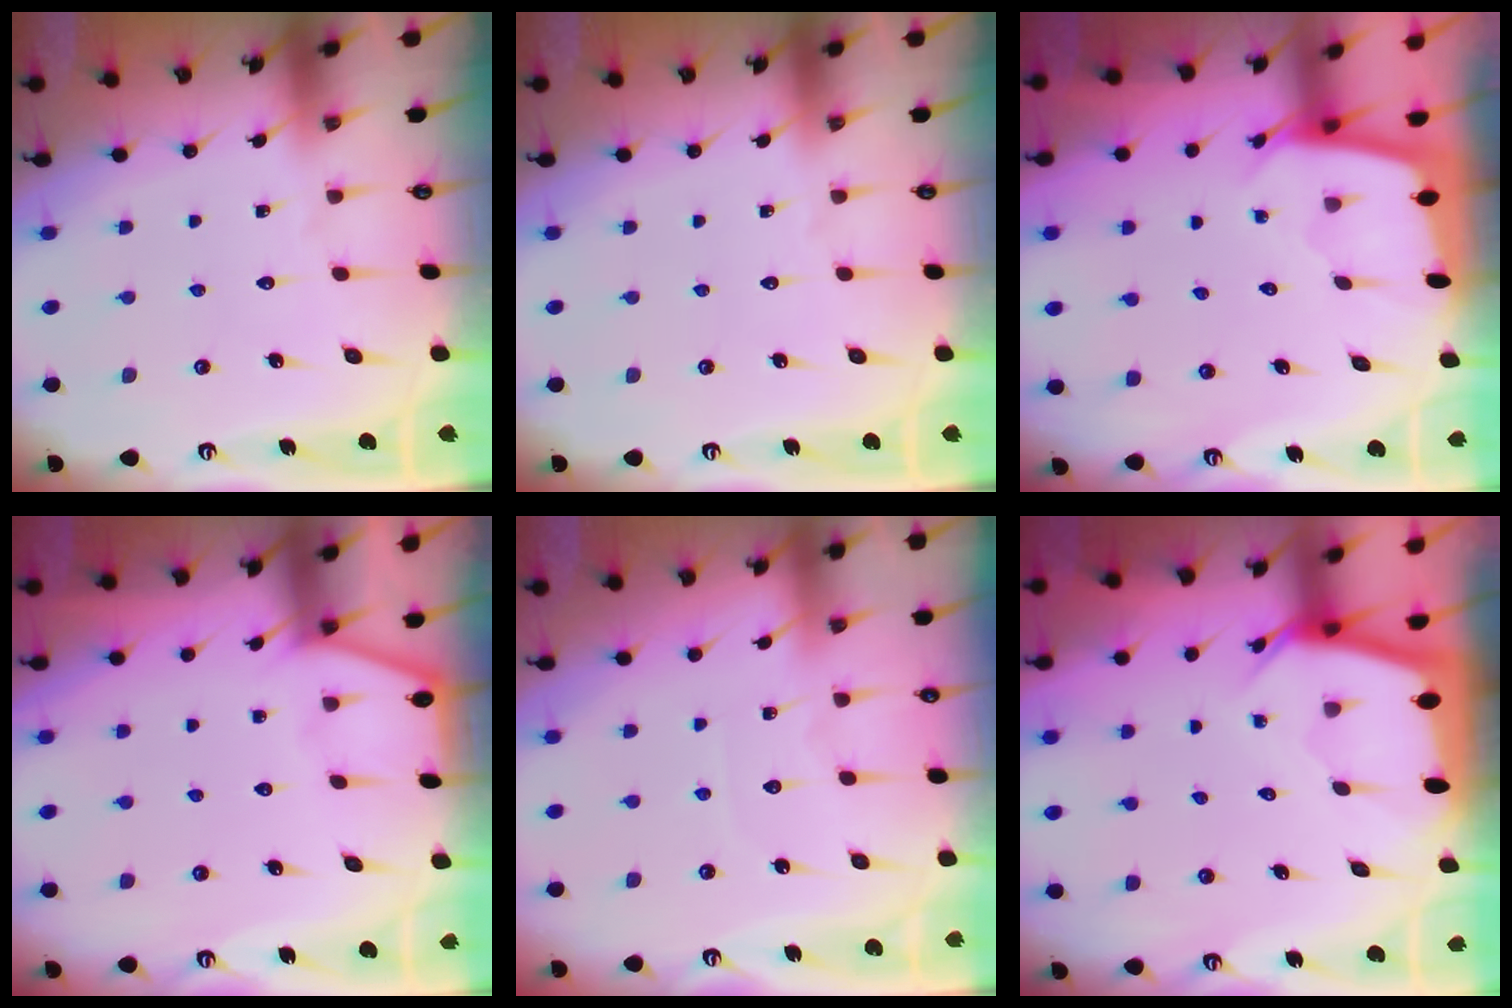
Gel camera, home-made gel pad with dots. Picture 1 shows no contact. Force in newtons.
{"total": 0.0}
{"total": 1.9, "press": 1.9, "slide": 0.1}
{"total": 2.5, "press": 2.5, "slide": 0.3}
{"total": 3.6, "press": 3.5, "slide": 0.4}
{"total": 2.6, "press": 2.6, "slide": 0.2}